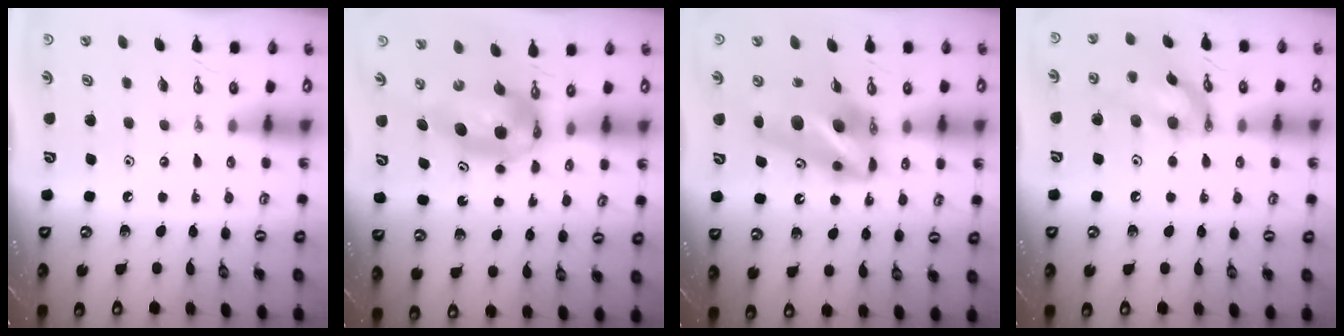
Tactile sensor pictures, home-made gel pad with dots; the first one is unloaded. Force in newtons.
{"total": 6.7, "press": 6.6, "slide": 1.1}
{"total": 13.9, "press": 13.3, "slide": 4.0}
{"total": 14.7, "press": 13.7, "slide": 5.1}